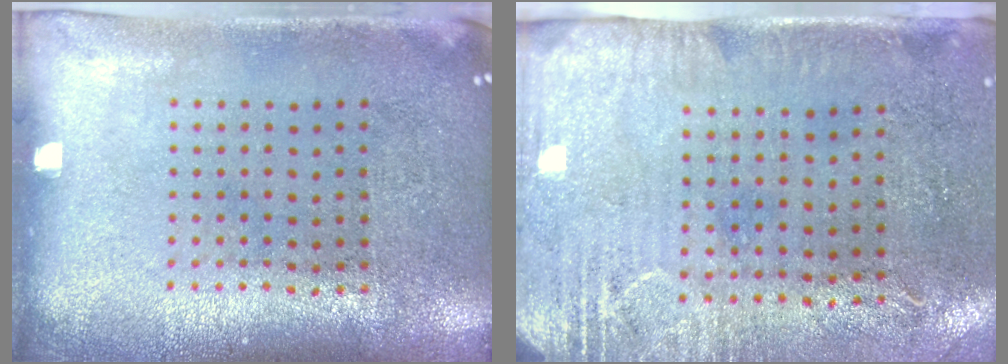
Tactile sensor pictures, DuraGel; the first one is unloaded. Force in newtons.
{"total": 2.9, "press": 2.4, "slide": 1.7}